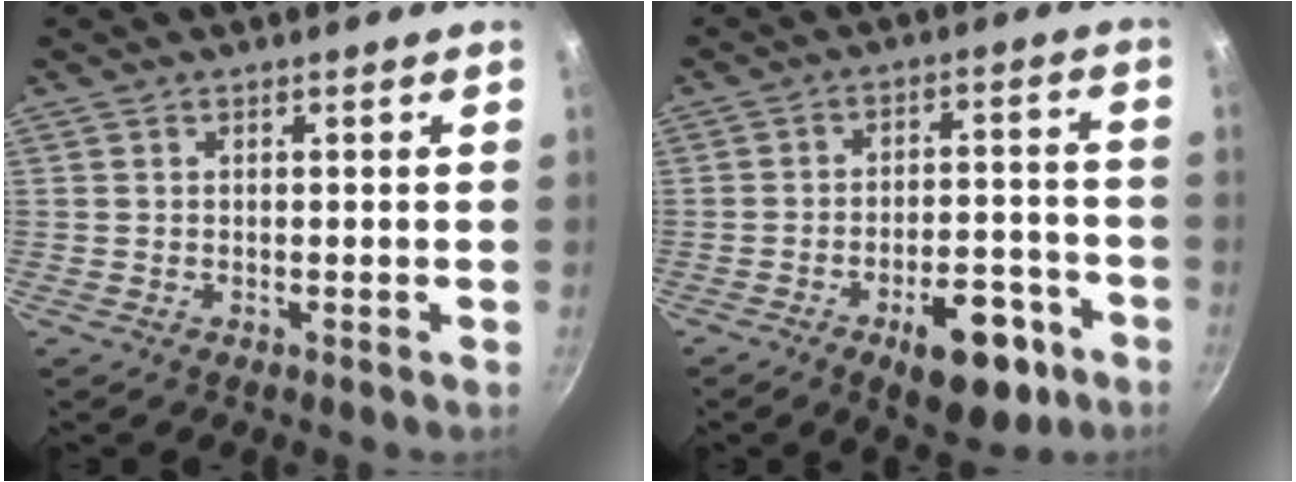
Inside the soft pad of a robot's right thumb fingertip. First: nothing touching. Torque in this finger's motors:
{"motor_torque": [1.93, 1.25, 1.28, -1.05, 0.07]}